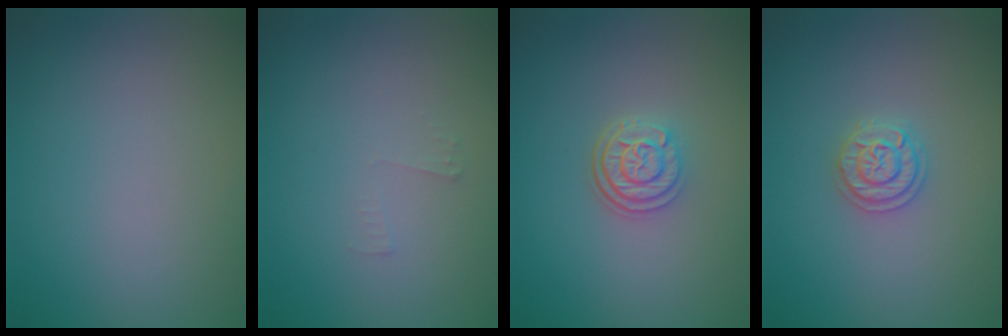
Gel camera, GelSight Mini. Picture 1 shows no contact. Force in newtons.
{"total": 0.7, "press": 0.7, "slide": 0.1}
{"total": 3.2, "press": 2.5, "slide": 2.0}
{"total": 2.0, "press": 2.0, "slide": 0.3}